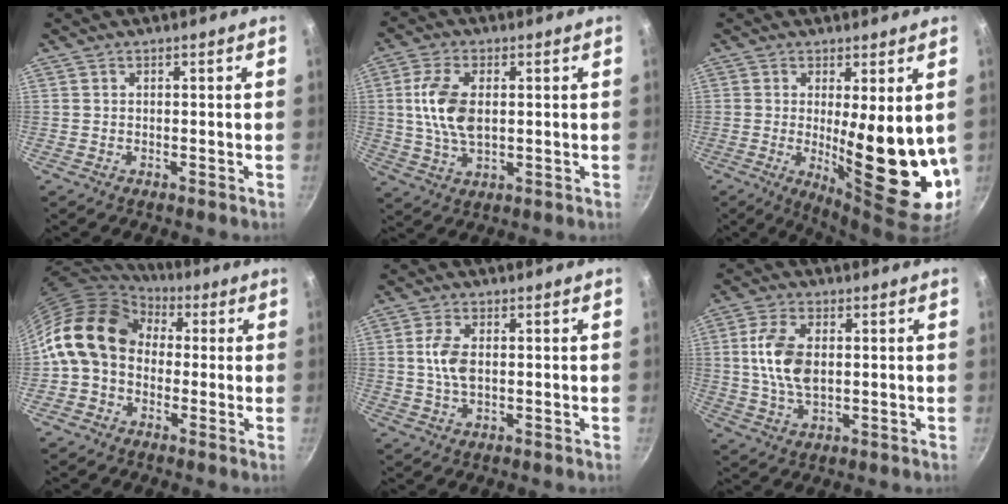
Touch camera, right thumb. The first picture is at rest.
{"total": 9.8, "force": [1.1, 5.3, 8.2], "torque": [-0.160, 0.002, 0.021]}
{"total": 16.7, "force": [0.0, 4.8, 16.0], "torque": [-0.206, -0.038, 0.015]}
{"total": 15.4, "force": [2.0, 12.0, 9.4], "torque": [-0.150, 0.033, 0.016]}
{"total": 5.4, "force": [0.4, 2.9, 4.6], "torque": [-0.093, 0.004, 0.007]}
{"total": 9.6, "force": [1.0, 5.3, 8.0], "torque": [-0.153, 0.003, 0.018]}